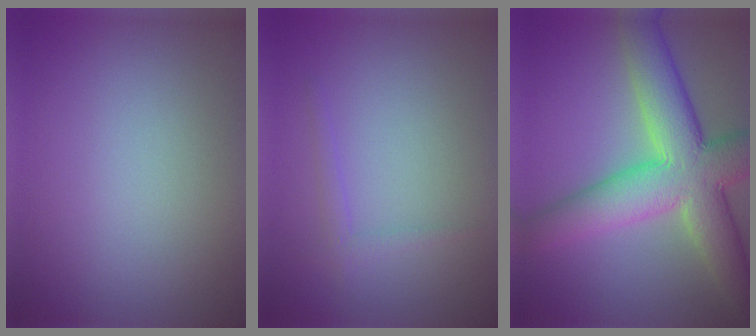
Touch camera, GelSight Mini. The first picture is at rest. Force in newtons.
{"total": 1.2, "press": 1.2, "slide": 0.1}
{"total": 10.5, "press": 10.5, "slide": 0.8}